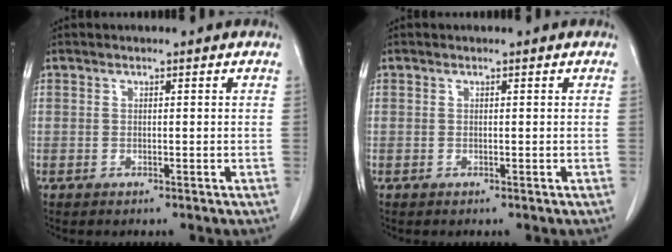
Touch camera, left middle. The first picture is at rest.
{"total": 0.0}